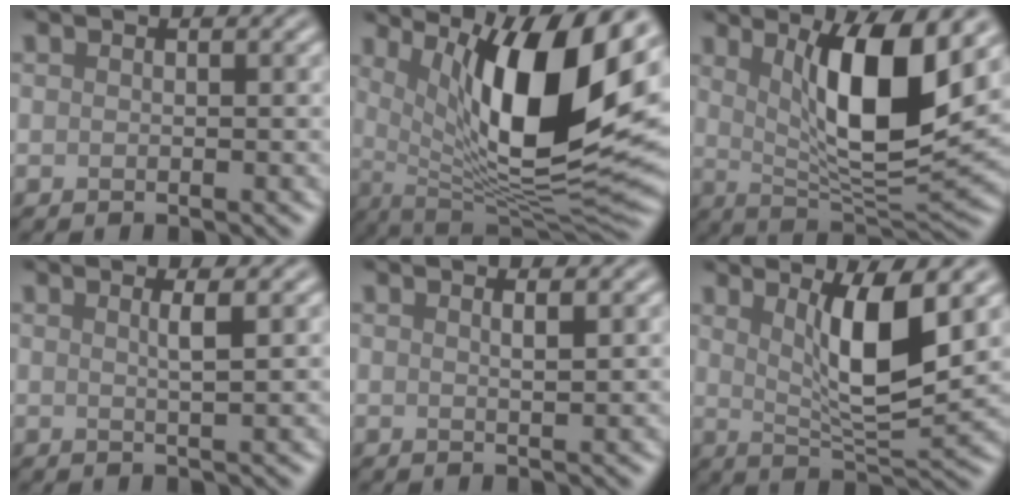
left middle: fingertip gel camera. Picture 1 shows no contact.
{"total": 13.7, "force": [4.3, 4.1, 12.3], "torque": [-0.178, -0.010, 0.076]}
{"total": 9.7, "force": [3.0, 2.6, 8.9], "torque": [-0.138, -0.018, 0.058]}
{"total": 1.8, "force": [0.7, 0.5, 1.7], "torque": [-0.023, 0.002, 0.004]}
{"total": 1.3, "force": [0.7, 0.4, 1.1], "torque": [-0.008, 0.005, 0.005]}
{"total": 6.7, "force": [2.1, 1.5, 6.2], "torque": [-0.104, -0.010, 0.042]}